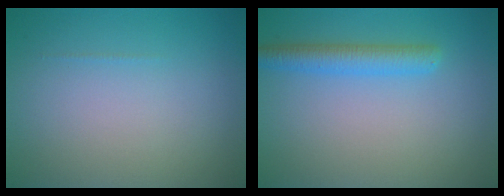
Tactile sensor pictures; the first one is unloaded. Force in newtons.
{"total": 2.9, "press": 2.9, "slide": 0.2}